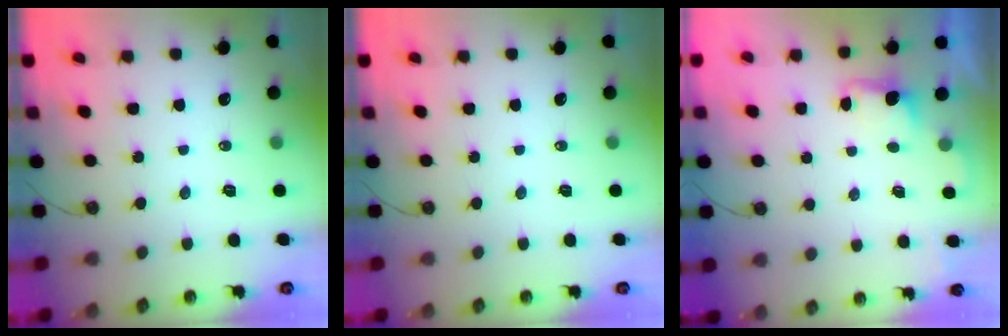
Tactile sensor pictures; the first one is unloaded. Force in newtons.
{"total": 0.0}
{"total": 1.4, "press": 1.1, "slide": 0.8}